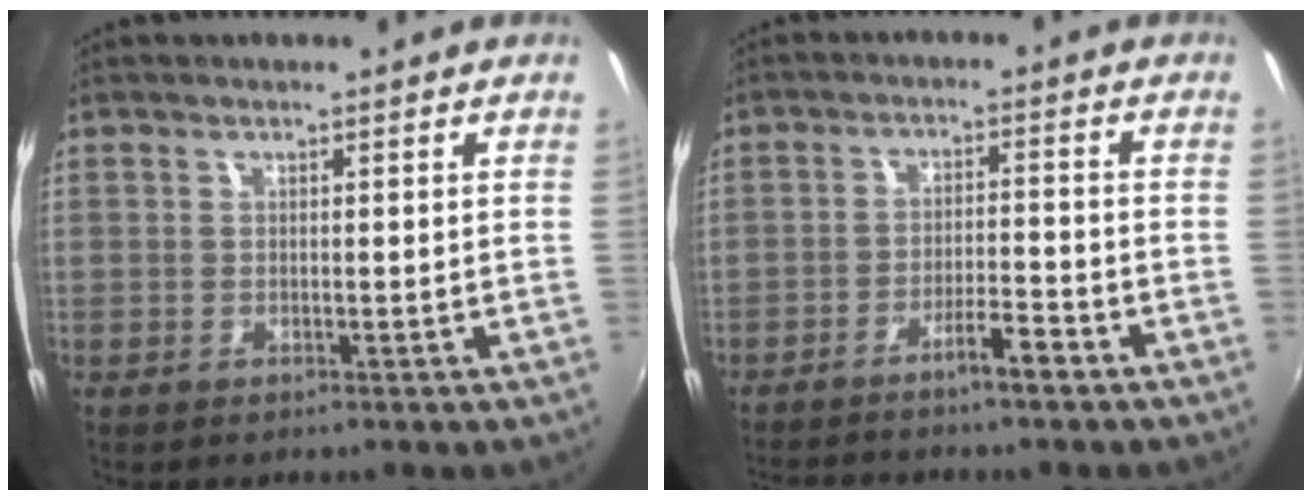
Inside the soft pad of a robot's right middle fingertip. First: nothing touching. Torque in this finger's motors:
{"motor_torque": [1.07, -1.07, 0.10, 0.08]}